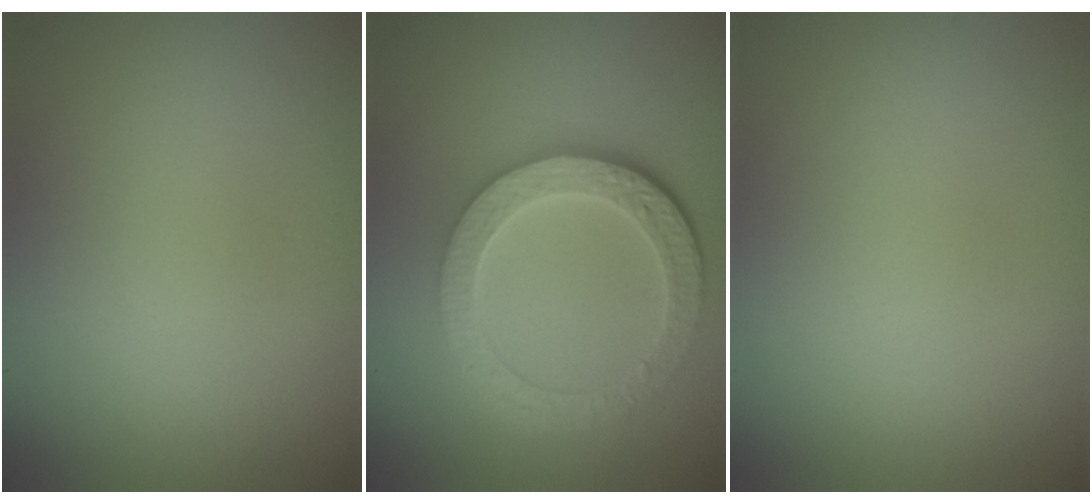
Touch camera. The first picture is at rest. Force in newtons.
{"total": 5.8, "press": 4.4, "slide": 3.8}
{"total": 0.0}